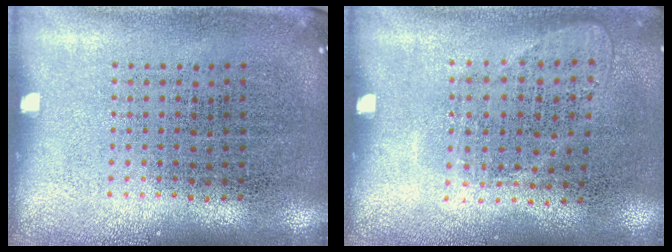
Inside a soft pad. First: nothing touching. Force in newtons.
{"total": 1.0, "press": 0.8, "slide": 0.5}